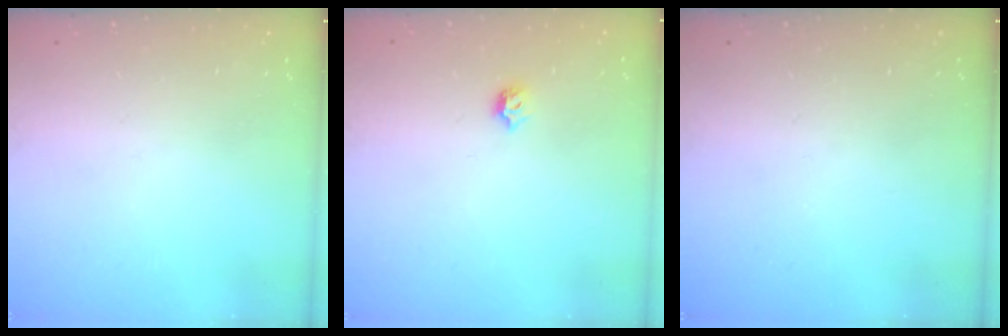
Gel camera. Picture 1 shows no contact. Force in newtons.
{"total": 4.8, "press": 4.7, "slide": 1.0}
{"total": 0.0}